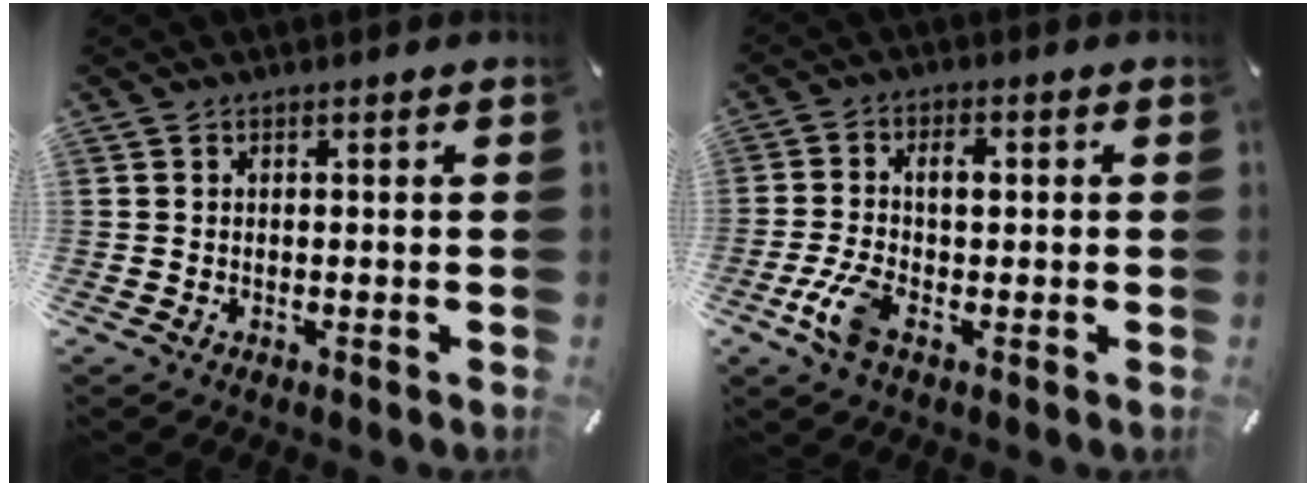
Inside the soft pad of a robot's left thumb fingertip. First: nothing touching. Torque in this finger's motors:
{"motor_torque": [0.00, 0.40, 0.25, 0.12, 0.09]}